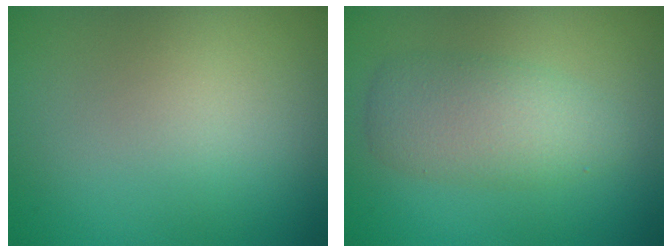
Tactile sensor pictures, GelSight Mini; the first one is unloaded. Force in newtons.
{"total": 2.9, "press": 2.9, "slide": 0.2}